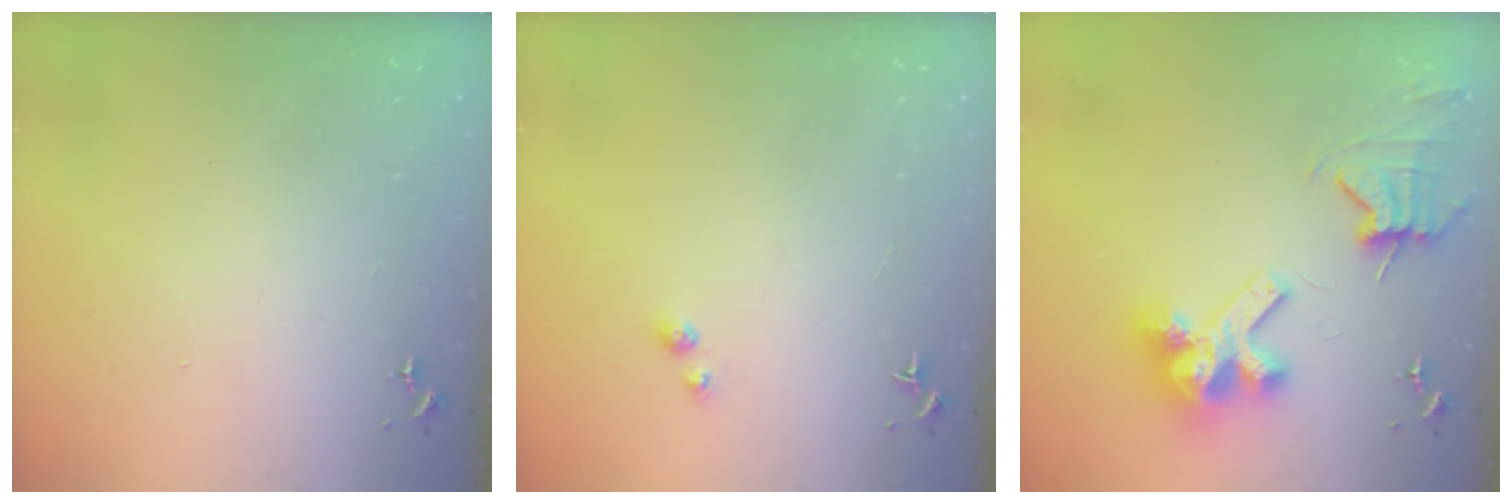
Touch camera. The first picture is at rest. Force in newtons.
{"total": 3.0, "press": 3.0, "slide": 0.2}
{"total": 13.8, "press": 13.6, "slide": 1.9}